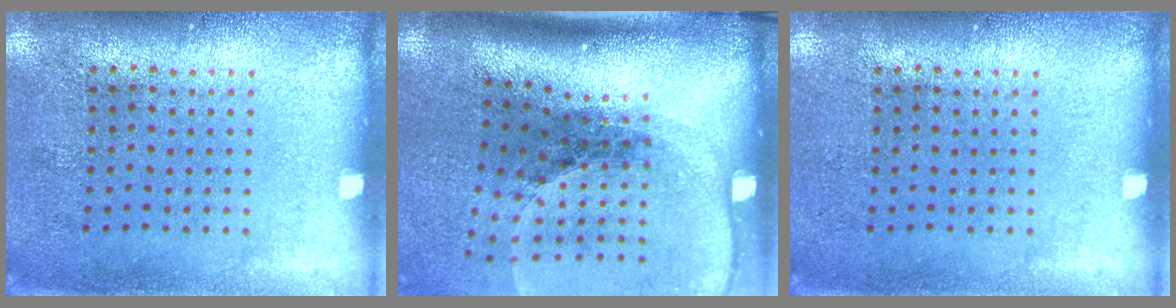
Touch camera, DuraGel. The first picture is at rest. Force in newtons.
{"total": 2.6, "press": 1.8, "slide": 1.8}
{"total": 0.0}